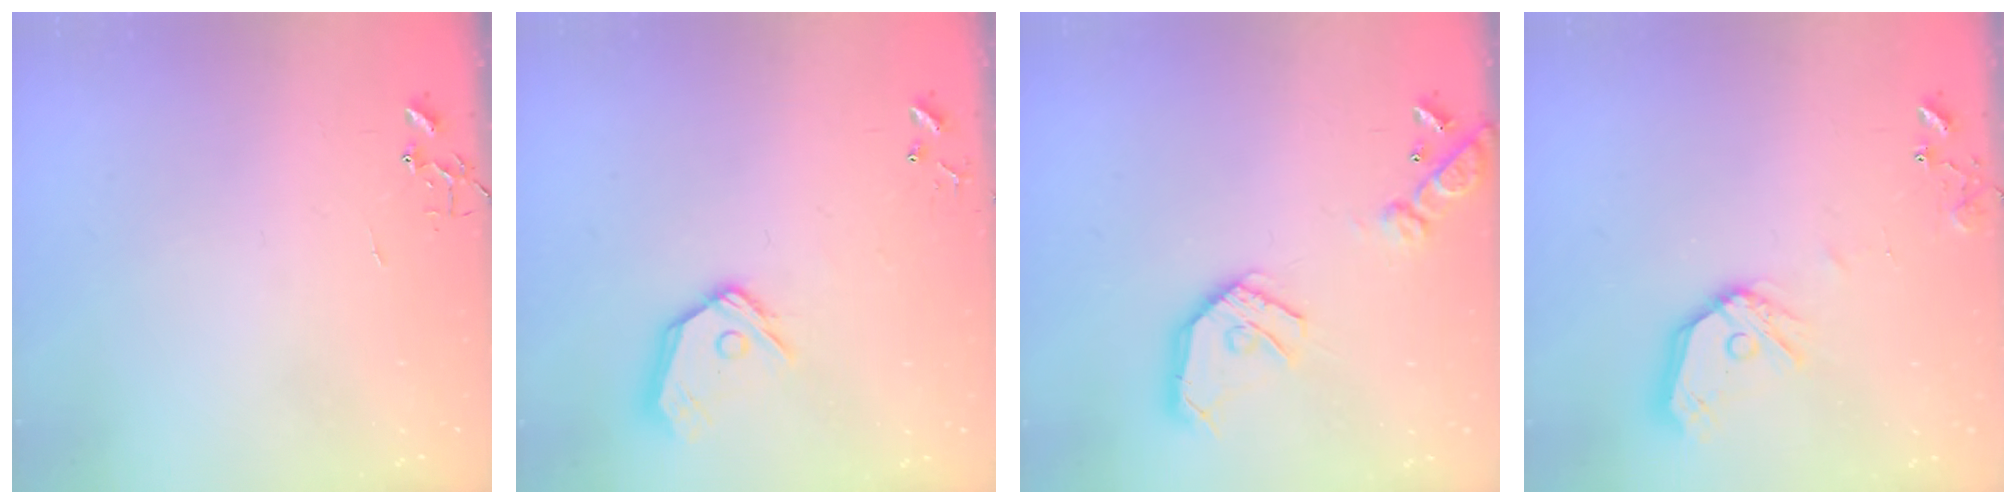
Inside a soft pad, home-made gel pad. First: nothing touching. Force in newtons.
{"total": 12.7, "press": 12.5, "slide": 2.0}
{"total": 16.6, "press": 16.4, "slide": 2.5}
{"total": 12.8, "press": 12.7, "slide": 1.8}